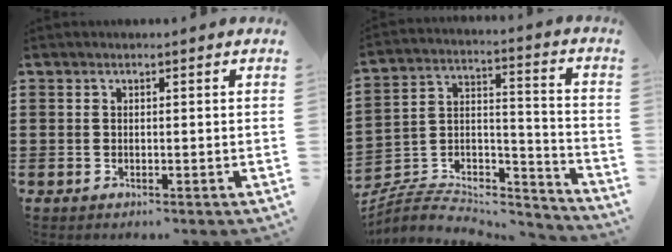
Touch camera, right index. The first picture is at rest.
{"total": 5.5, "force": [-4.7, 2.5, 1.4], "torque": [-0.028, 0.001, -0.093]}